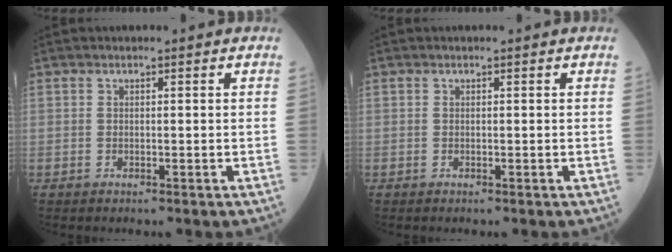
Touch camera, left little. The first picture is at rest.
{"total": 0.0}